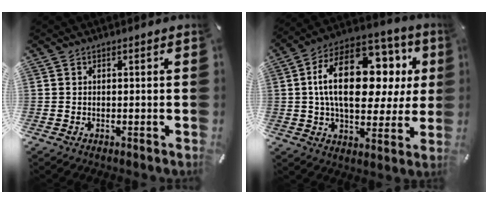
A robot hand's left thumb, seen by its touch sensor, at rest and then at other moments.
{"total": 23.2, "force": [5.7, 13.5, 18.0], "torque": [-0.315, -0.013, 0.092]}